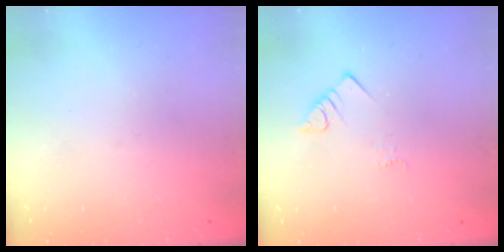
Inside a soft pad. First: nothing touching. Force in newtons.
{"total": 2.7, "press": 2.7, "slide": 0.3}